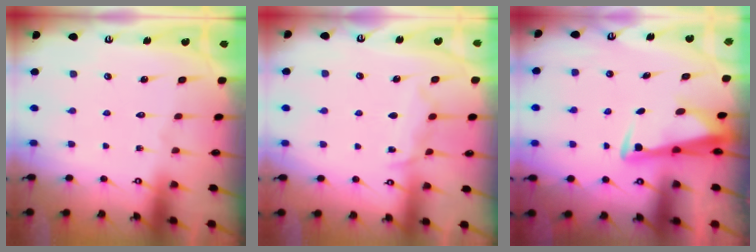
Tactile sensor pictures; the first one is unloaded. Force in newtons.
{"total": 7.2, "press": 7.2, "slide": 0.8}
{"total": 3.5, "press": 3.4, "slide": 1.1}